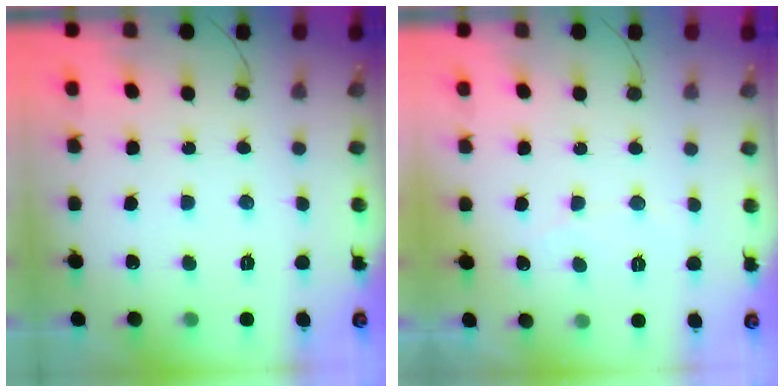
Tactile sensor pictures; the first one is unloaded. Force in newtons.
{"total": 2.6, "press": 2.6, "slide": 0.2}